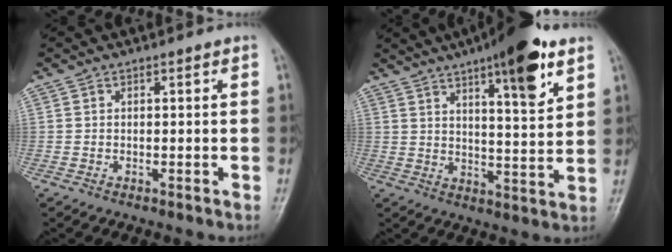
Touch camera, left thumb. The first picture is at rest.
{"total": 15.1, "force": [8.7, 3.5, 11.9], "torque": [-0.154, -0.039, 0.127]}